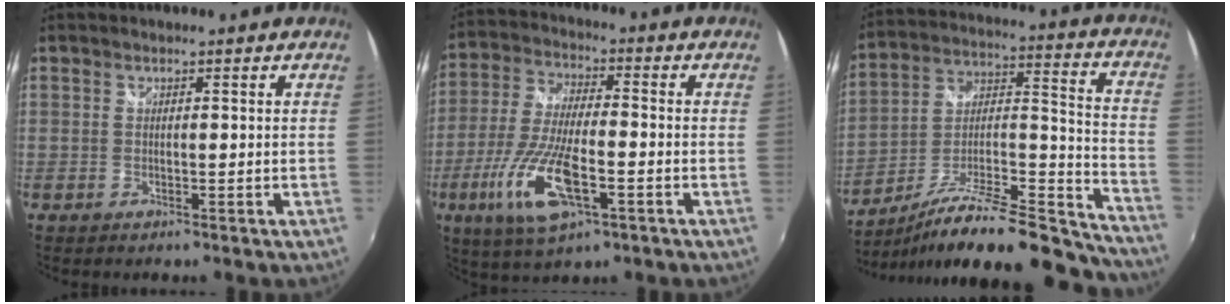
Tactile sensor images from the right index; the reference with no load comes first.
{"total": 14.7, "force": [-5.7, 4.7, 12.7], "torque": [-0.274, -0.020, -0.108]}
{"total": 26.0, "force": [-21.5, 5.5, 13.5], "torque": [-0.179, 0.001, -0.326]}